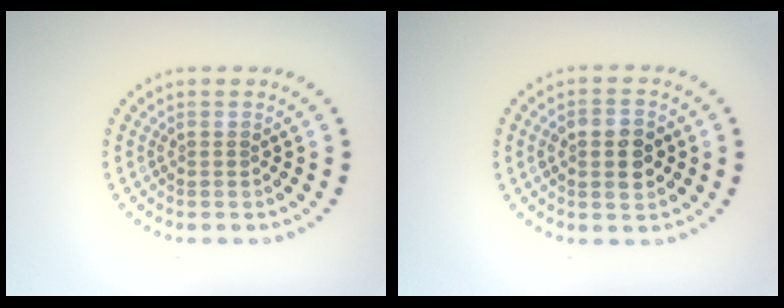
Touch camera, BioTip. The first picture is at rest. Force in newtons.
{"total": 3.9, "press": 3.9, "slide": 0.2}